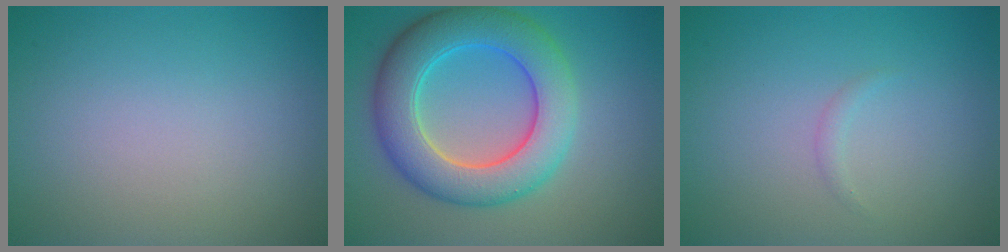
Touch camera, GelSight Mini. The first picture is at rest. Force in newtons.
{"total": 8.3, "press": 8.3, "slide": 0.4}
{"total": 0.6, "press": 0.6, "slide": 0.0}